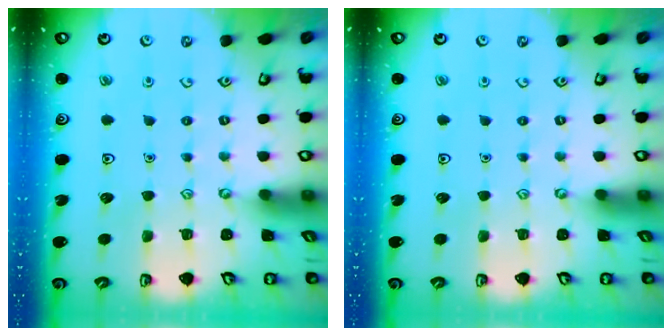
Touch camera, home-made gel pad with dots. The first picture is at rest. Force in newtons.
{"total": 0.0}